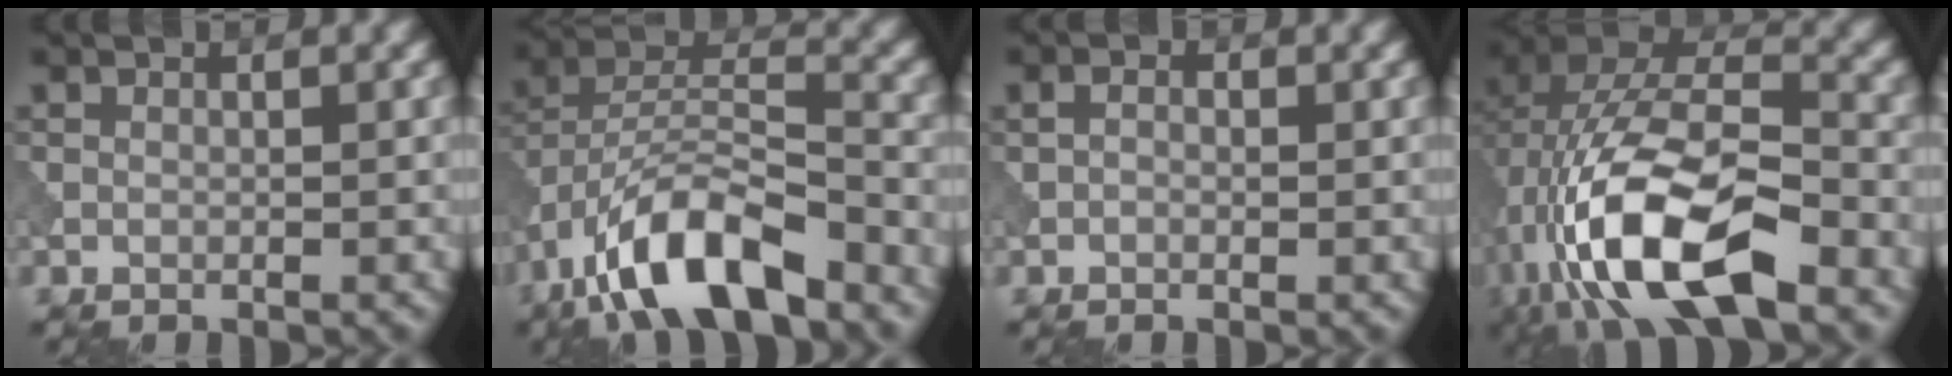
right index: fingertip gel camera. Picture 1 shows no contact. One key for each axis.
{"total": 10.3, "fx": -6.5, "fy": 3.6, "fz": 7.0, "tx": -0.122, "ty": 0.012, "tz": -0.126}
{"total": 1.5, "fx": 0.3, "fy": 1.0, "fz": 1.1, "tx": -0.017, "ty": -0.003, "tz": -0.002}
{"total": 14.3, "fx": -5.5, "fy": 6.3, "fz": 11.6, "tx": -0.226, "ty": -0.007, "tz": -0.103}